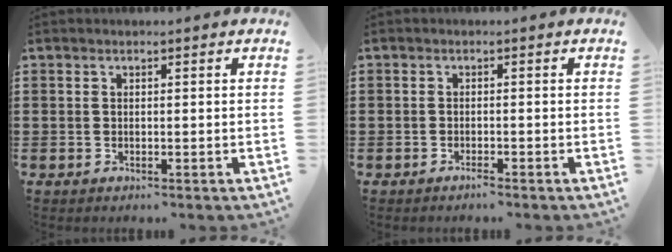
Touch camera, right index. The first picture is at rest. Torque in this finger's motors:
{"motor_torque": [-0.50, -0.02, -1.05, -0.21]}